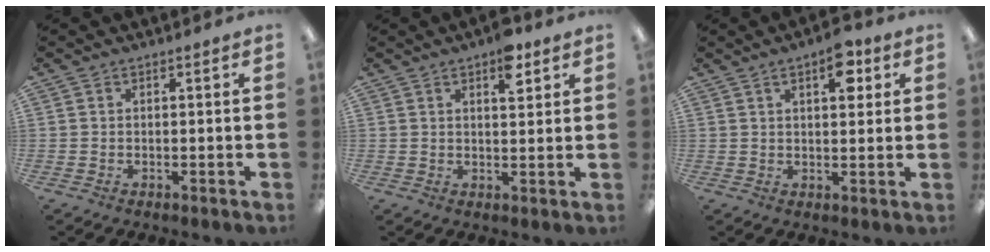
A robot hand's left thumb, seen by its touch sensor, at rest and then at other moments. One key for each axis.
{"total": 6.3, "fx": 3.8, "fy": 2.6, "fz": 4.4, "tx": -0.047, "ty": -0.019, "tz": 0.058}
{"total": 7.9, "fx": 3.9, "fy": 3.7, "fz": 5.7, "tx": -0.069, "ty": -0.012, "tz": 0.061}